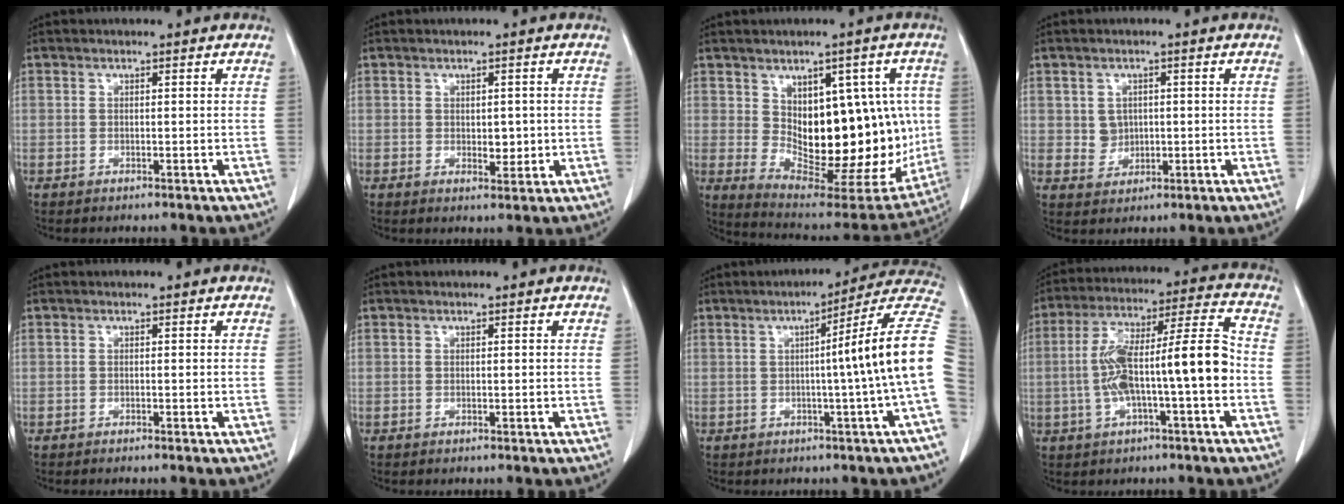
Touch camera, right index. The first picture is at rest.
{"total": 2.7, "force": [0.0, 1.6, 2.2], "torque": [-0.030, -0.004, 0.006]}
{"total": 20.2, "force": [0.8, 9.8, 17.6], "torque": [-0.243, 0.002, 0.040]}
{"total": 3.1, "force": [0.4, 2.8, 1.4], "torque": [-0.021, 0.002, 0.012]}
{"total": 0.7, "force": [-0.6, -0.1, 0.4], "torque": [-0.005, 0.001, -0.007]}
{"total": 0.0}
{"total": 13.0, "force": [0.0, -2.6, 12.7], "torque": [-0.146, 0.015, -0.010]}
{"total": 14.6, "force": [-2.3, 1.6, 14.3], "torque": [-0.255, 0.033, -0.038]}